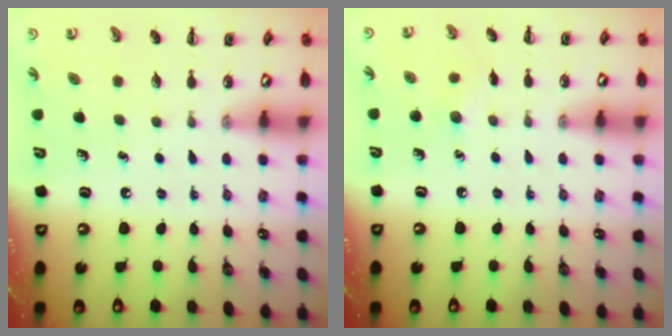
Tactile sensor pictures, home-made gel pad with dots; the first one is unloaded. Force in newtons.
{"total": 4.9, "press": 4.7, "slide": 1.3}